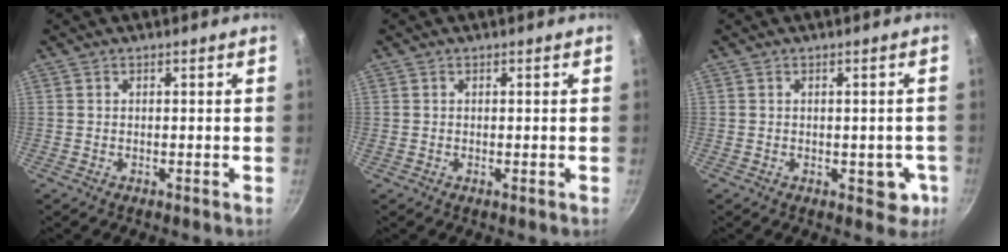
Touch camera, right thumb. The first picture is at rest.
{"total": 0.0}
{"total": 4.7, "force": [-1.2, 2.8, 3.5], "torque": [-0.015, 0.006, -0.014]}